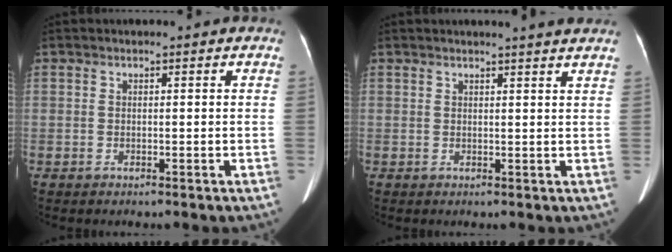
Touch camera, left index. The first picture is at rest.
{"total": 4.8, "force": [4.3, -0.6, 2.0], "torque": [-0.028, 0.004, 0.040]}